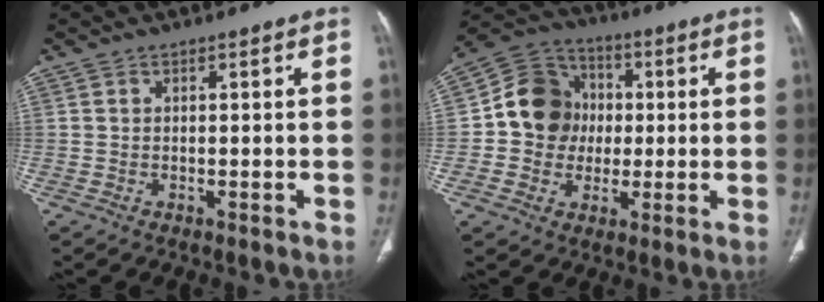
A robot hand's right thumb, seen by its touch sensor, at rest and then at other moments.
{"total": 12.4, "force": [0.2, 11.3, 5.0], "torque": [-0.053, 0.022, -0.003]}